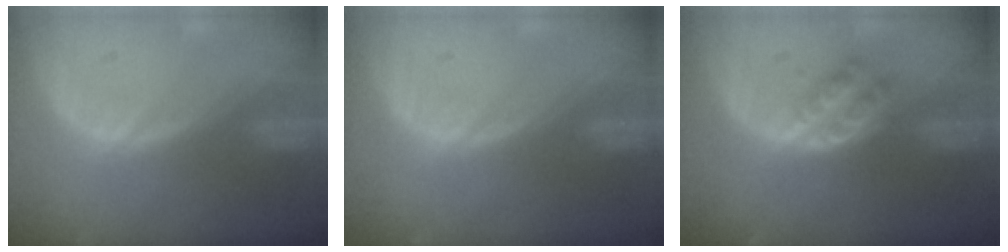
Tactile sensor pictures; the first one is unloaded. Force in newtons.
{"total": 0.0}
{"total": 4.3, "press": 4.3, "slide": 0.6}